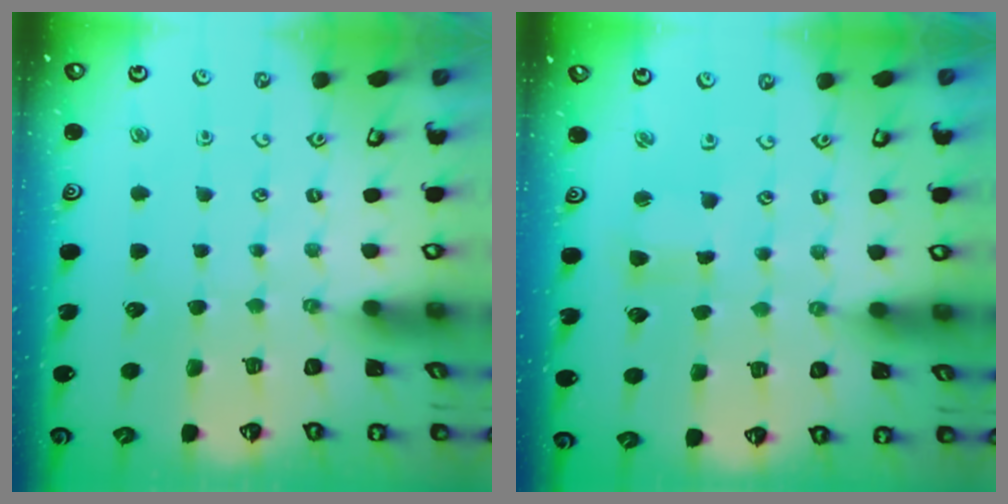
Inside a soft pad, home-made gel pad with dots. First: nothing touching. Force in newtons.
{"total": 1.9, "press": 1.9, "slide": 0.2}